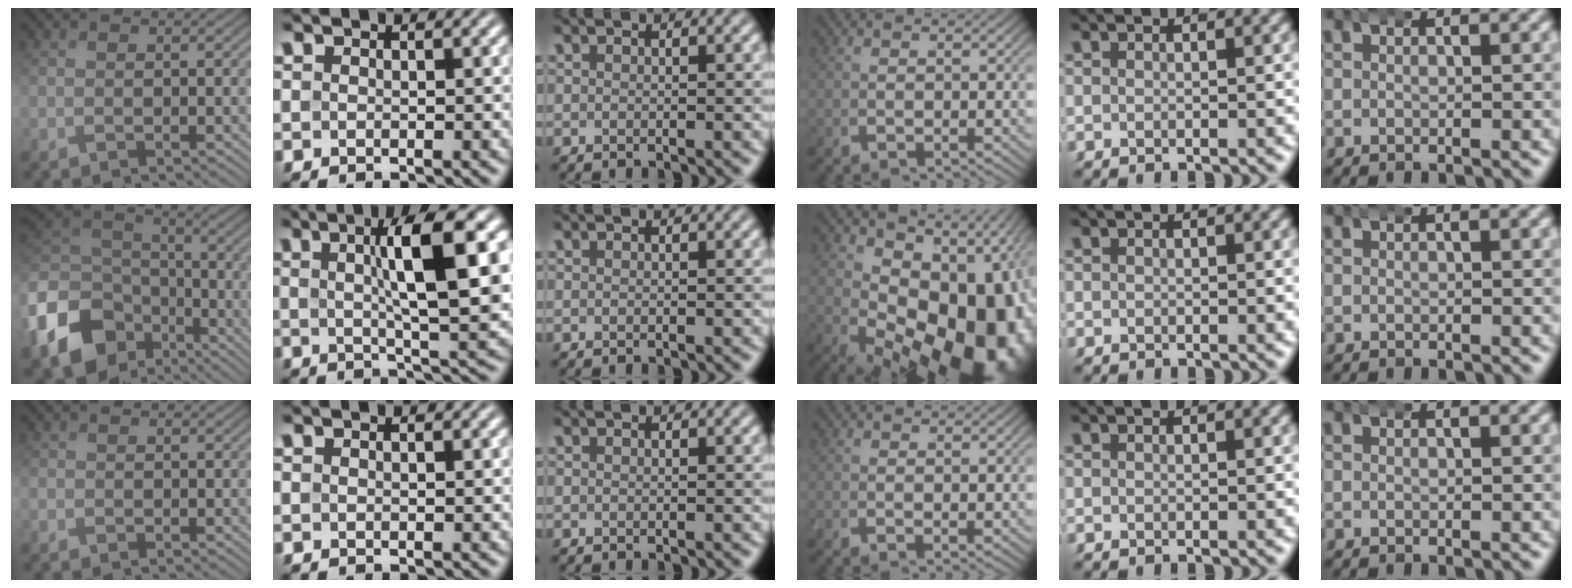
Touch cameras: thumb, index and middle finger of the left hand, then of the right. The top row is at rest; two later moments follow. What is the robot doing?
{"motion": "wrap", "object": "bandana"}